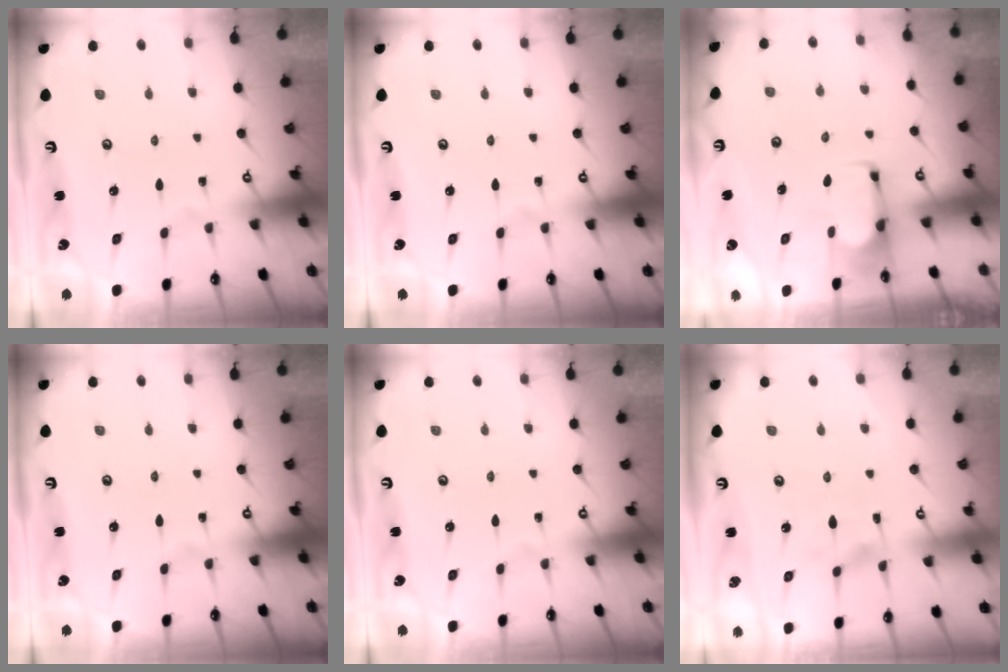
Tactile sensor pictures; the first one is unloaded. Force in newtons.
{"total": 0.0}
{"total": 1.9, "press": 1.8, "slide": 0.8}
{"total": 0.0}
{"total": 0.0}
{"total": 1.2, "press": 1.0, "slide": 0.7}